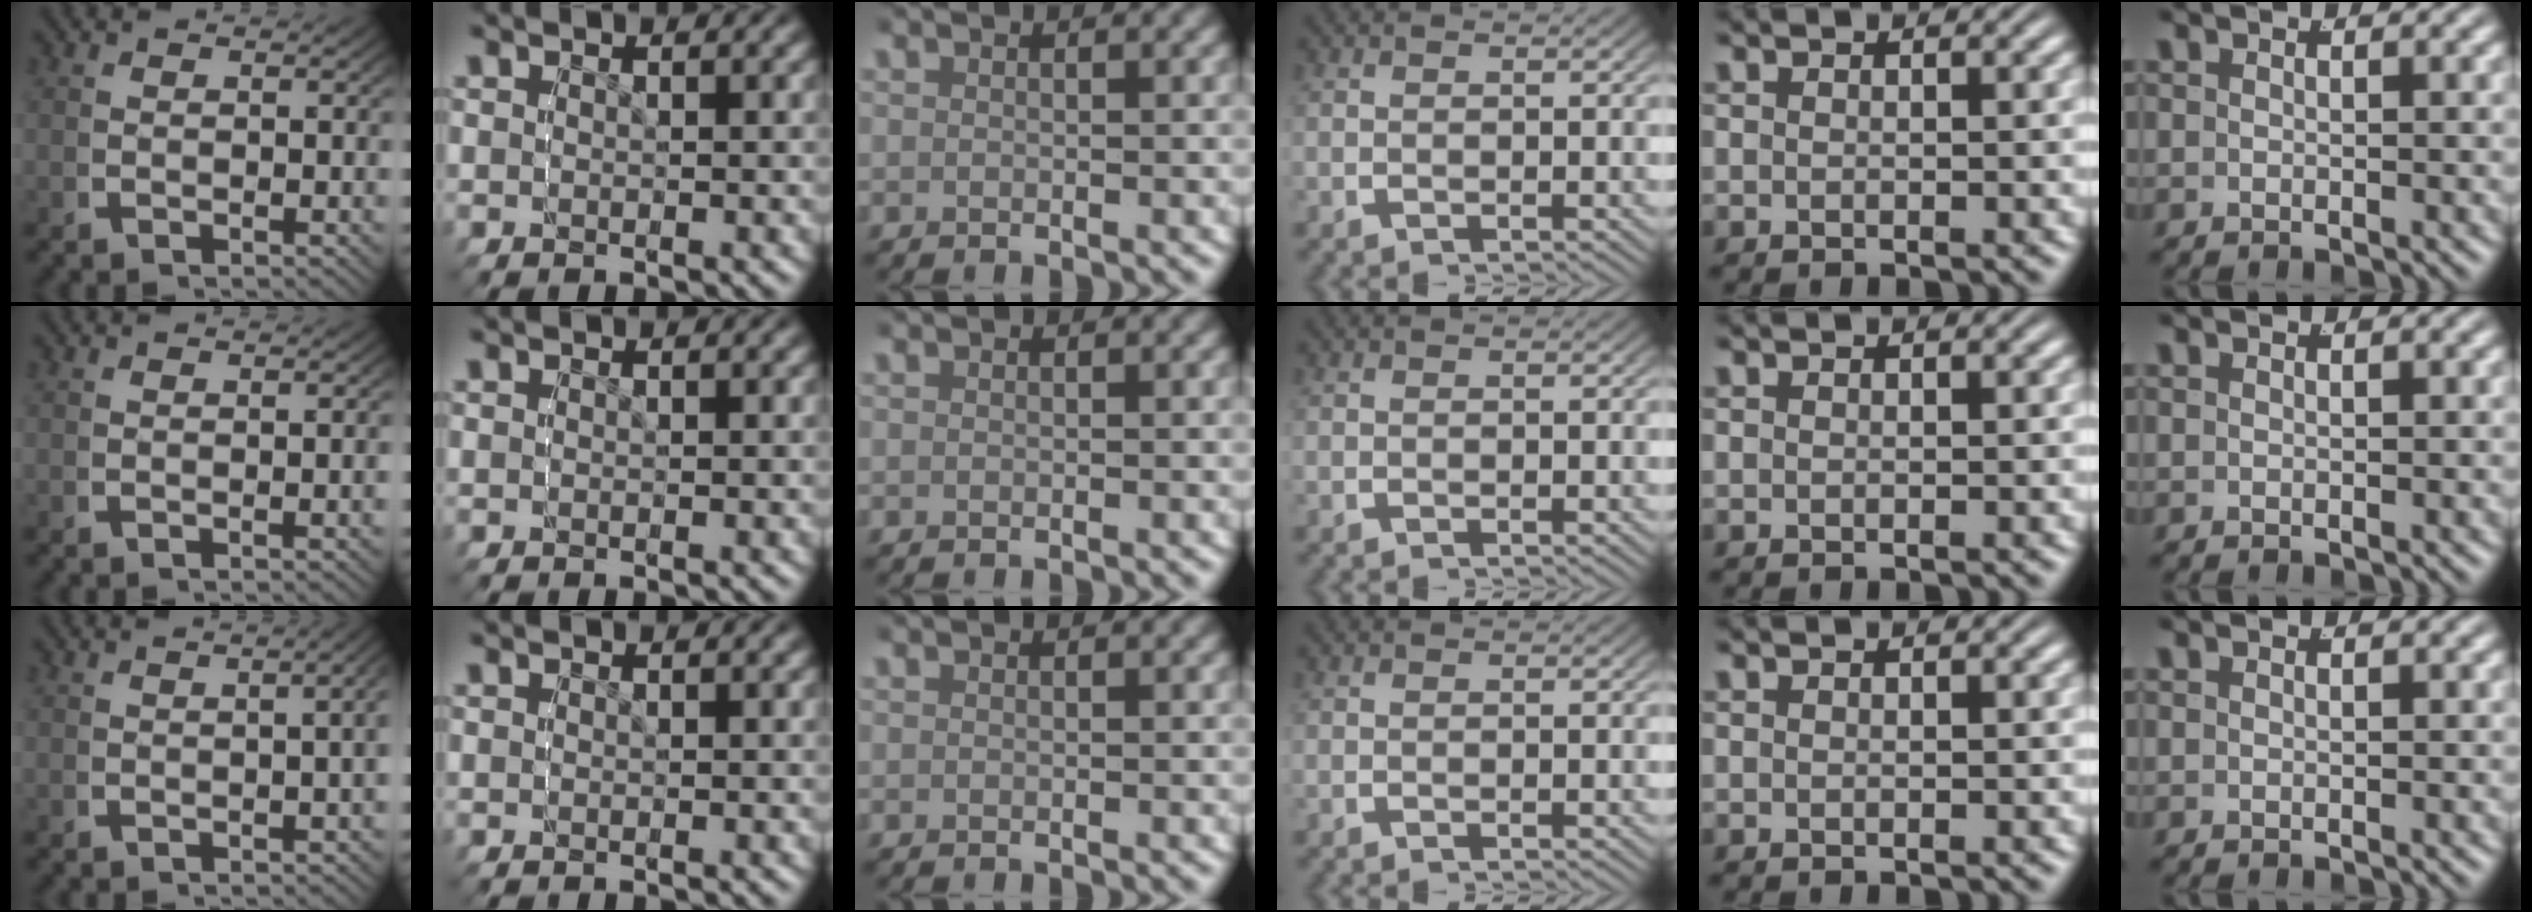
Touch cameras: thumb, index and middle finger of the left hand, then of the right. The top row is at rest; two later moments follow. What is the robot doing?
{"motion": "grasp_and_lifting", "object": "bottle"}